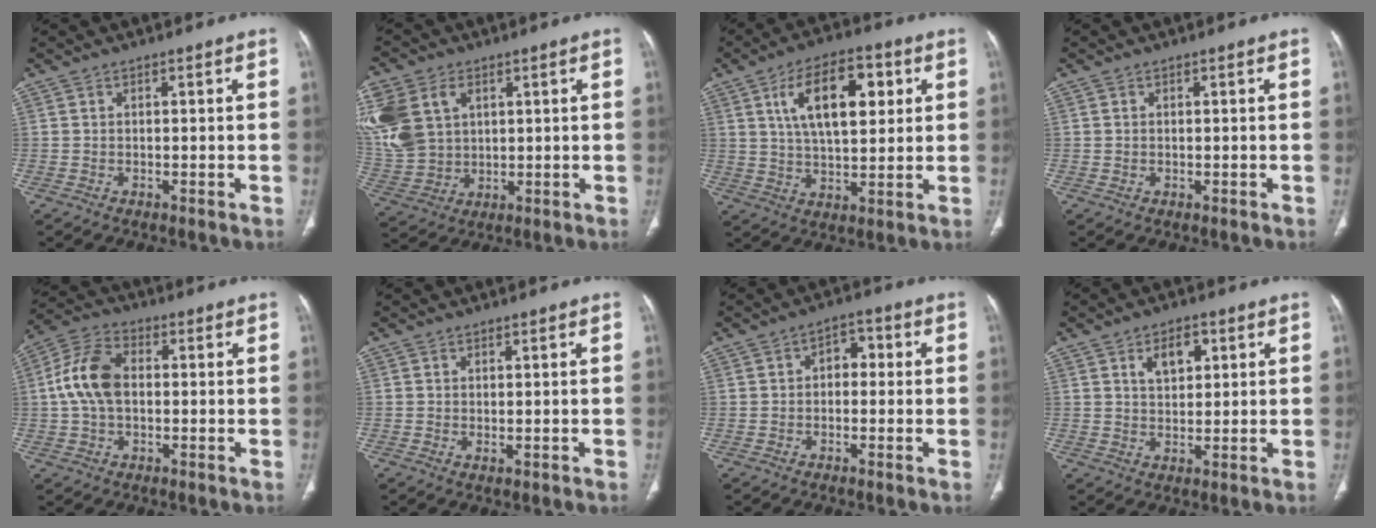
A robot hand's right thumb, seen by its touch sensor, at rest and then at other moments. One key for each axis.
{"total": 17.1, "fx": 5.4, "fy": 12.6, "fz": 10.2, "tx": -0.242, "ty": 0.001, "tz": 0.119}
{"total": 14.5, "fx": 4.8, "fy": 7.0, "fz": 11.8, "tx": -0.173, "ty": -0.004, "tz": 0.082}
{"total": 0.0}
{"total": 10.3, "fx": 0.4, "fy": 6.6, "fz": 7.9, "tx": -0.159, "ty": 0.025, "tz": 0.001}
{"total": 0.7, "fx": 0.0, "fy": 0.4, "fz": 0.6, "tx": -0.012, "ty": -0.003, "tz": 0.001}
{"total": 4.3, "fx": 0.3, "fy": 3.0, "fz": 3.2, "tx": -0.023, "ty": 0.017, "tz": -0.006}
{"total": 5.6, "fx": 2.3, "fy": 3.4, "fz": 3.9, "tx": -0.046, "ty": -0.008, "tz": 0.038}